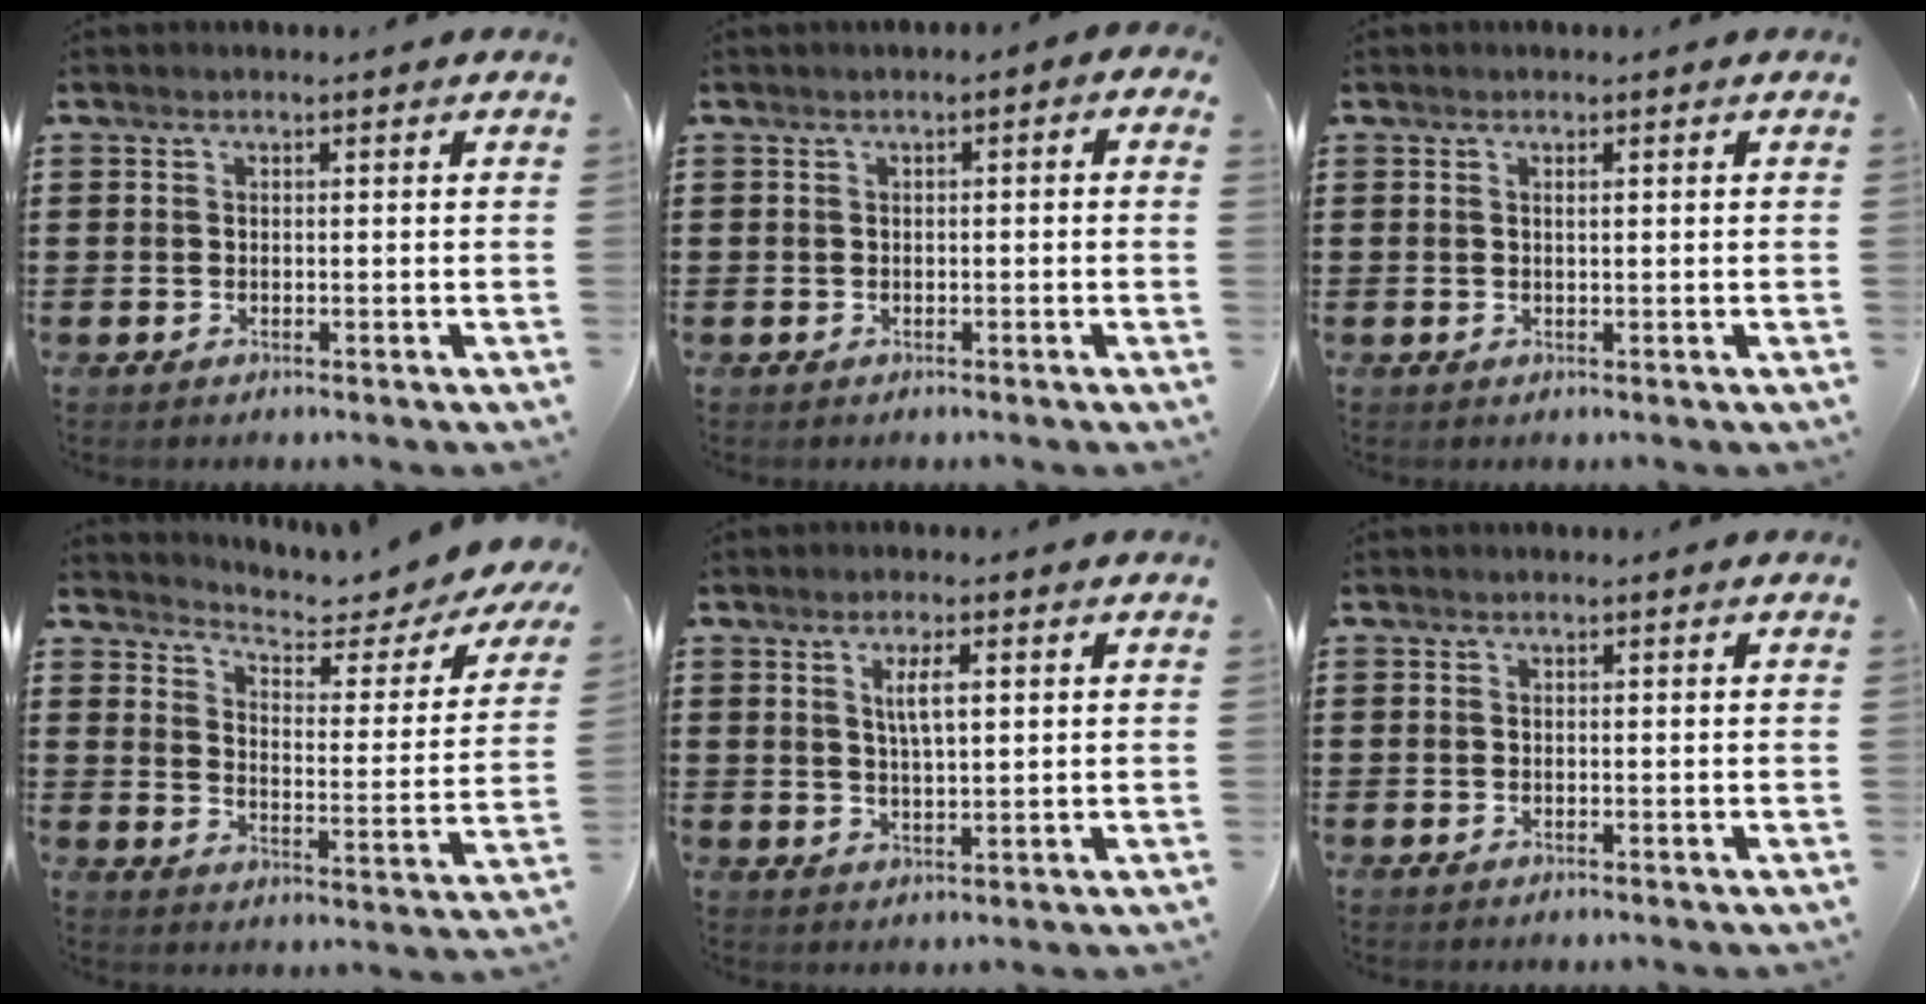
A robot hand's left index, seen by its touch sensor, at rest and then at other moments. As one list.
[{"total": 1.0, "force": [-0.7, 0.7, 0.2], "torque": [-0.008, 0.006, -0.016]}, {"total": 0.7, "force": [0.2, 0.0, 0.7], "torque": [-0.013, -0.002, 0.005]}, {"total": 3.9, "force": [3.4, 0.8, 1.9], "torque": [-0.042, -0.033, 0.044]}, {"total": 4.1, "force": [1.3, 1.1, 3.7], "torque": [-0.077, 0.005, 0.020]}, {"total": 0.0}]